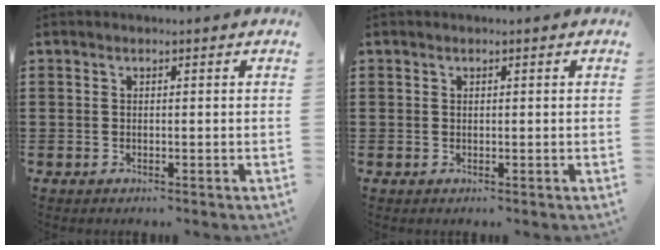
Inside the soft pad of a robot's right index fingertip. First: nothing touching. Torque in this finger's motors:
{"motor_torque": [-0.46, 1.36, -0.06, -0.01]}